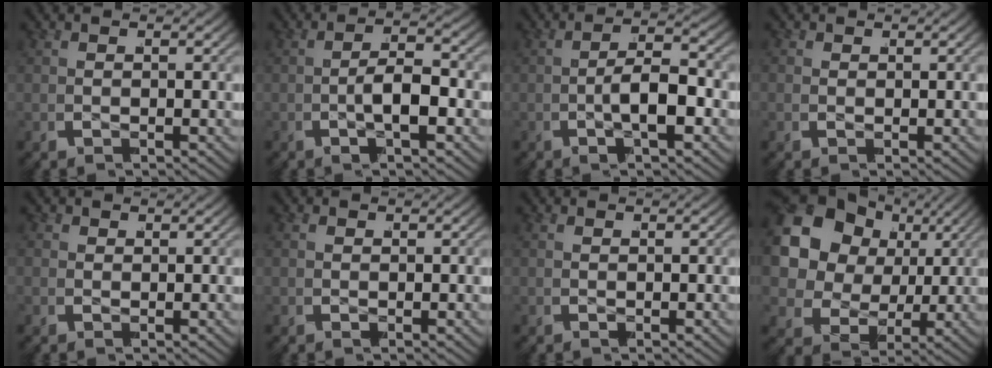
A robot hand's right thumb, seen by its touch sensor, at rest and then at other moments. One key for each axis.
{"total": 4.6, "fx": -1.3, "fy": 1.8, "fz": 4.0, "tx": -0.077, "ty": 0.001, "tz": -0.025}
{"total": 5.3, "fx": -1.5, "fy": 2.1, "fz": 4.7, "tx": -0.089, "ty": 0.000, "tz": -0.027}
{"total": 0.9, "fx": 0.3, "fy": 0.8, "fz": 0.2, "tx": -0.005, "ty": -0.007, "tz": 0.006}
{"total": 1.1, "fx": 0.2, "fy": 1.1, "fz": 0.3, "tx": -0.008, "ty": -0.007, "tz": 0.003}
{"total": 0.8, "fx": -0.2, "fy": 0.7, "fz": 0.4, "tx": -0.008, "ty": -0.006, "tz": -0.002}
{"total": 0.5, "fx": -0.3, "fy": 0.4, "fz": 0.2, "tx": -0.006, "ty": -0.004, "tz": -0.003}
{"total": 14.2, "fx": 2.0, "fy": 10.9, "fz": 8.9, "tx": -0.208, "ty": -0.004, "tz": 0.027}